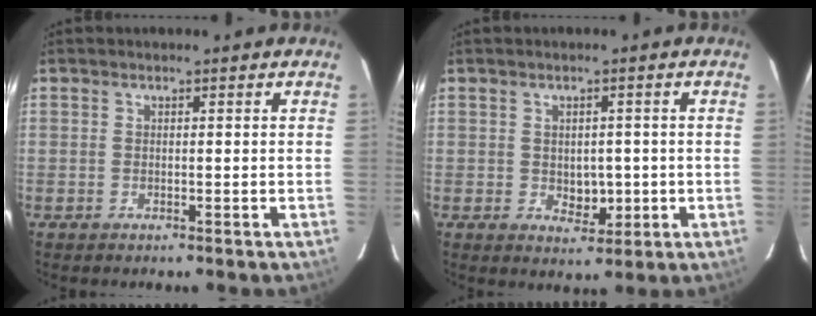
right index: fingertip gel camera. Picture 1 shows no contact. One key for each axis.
{"total": 3.9, "fx": -0.4, "fy": 2.7, "fz": 2.8, "tx": -0.032, "ty": 0.000, "tz": 0.004}